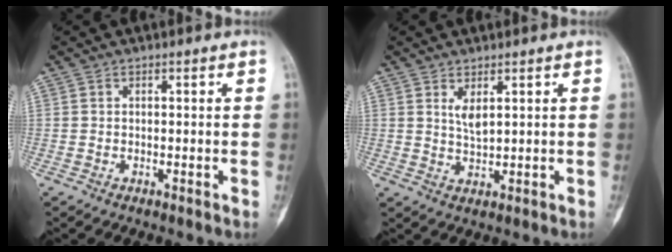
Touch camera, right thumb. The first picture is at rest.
{"total": 2.9, "force": [1.4, 0.8, 2.4], "torque": [-0.047, -0.017, 0.034]}